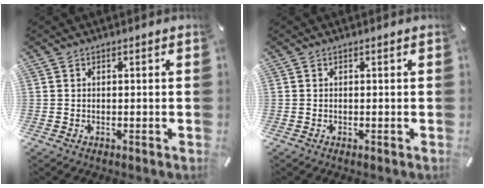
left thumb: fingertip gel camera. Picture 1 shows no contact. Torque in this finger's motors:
{"motor_torque": [-0.22, -0.07, -0.05, 0.12, 0.00]}